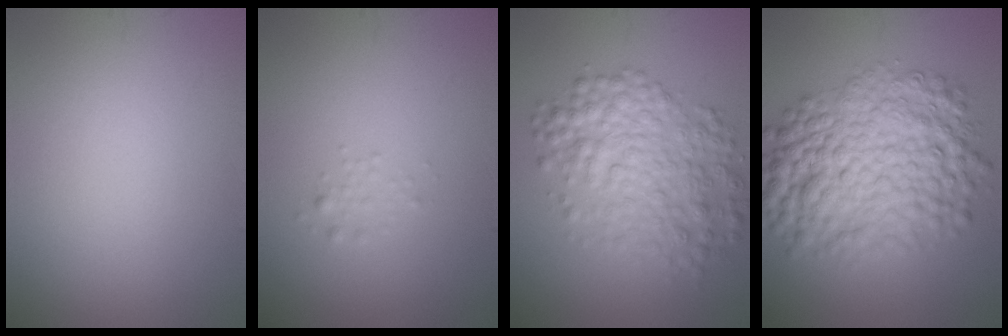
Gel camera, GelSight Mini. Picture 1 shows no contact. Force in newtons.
{"total": 0.8, "press": 0.8, "slide": 0.0}
{"total": 6.1, "press": 6.1, "slide": 0.1}
{"total": 9.3, "press": 9.3, "slide": 0.1}